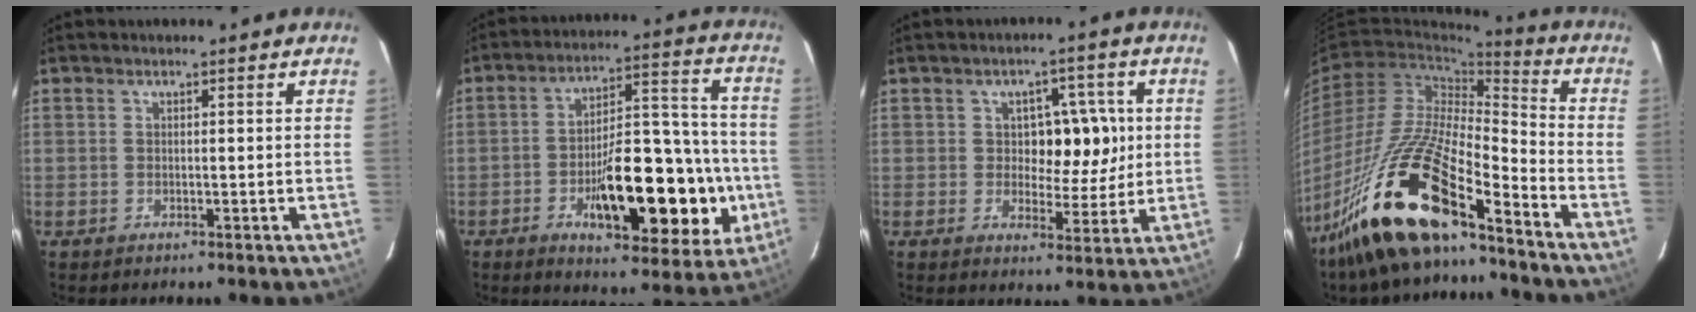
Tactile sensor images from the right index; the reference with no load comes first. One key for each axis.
{"total": 19.9, "fx": -5.9, "fy": 6.7, "fz": 17.8, "tx": -0.237, "ty": 0.024, "tz": -0.075}
{"total": 7.4, "fx": 1.0, "fy": 4.6, "fz": 5.7, "tx": -0.065, "ty": 0.019, "tz": 0.021}
{"total": 20.0, "fx": -13.8, "fy": 4.1, "fz": 13.9, "tx": -0.292, "ty": -0.028, "tz": -0.257}